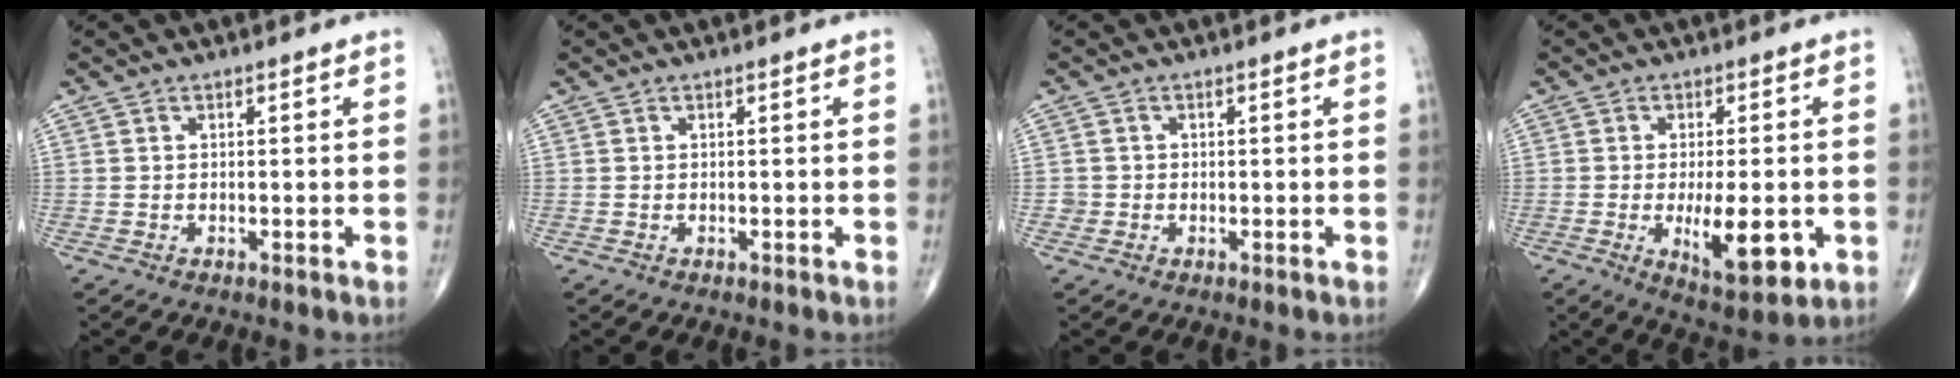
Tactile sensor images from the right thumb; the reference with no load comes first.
{"total": 0.0}
{"total": 1.3, "force": [-0.3, 1.3, -0.1], "torque": [0.012, 0.007, -0.010]}
{"total": 11.2, "force": [-2.5, 4.2, 10.0], "torque": [-0.142, -0.017, -0.030]}